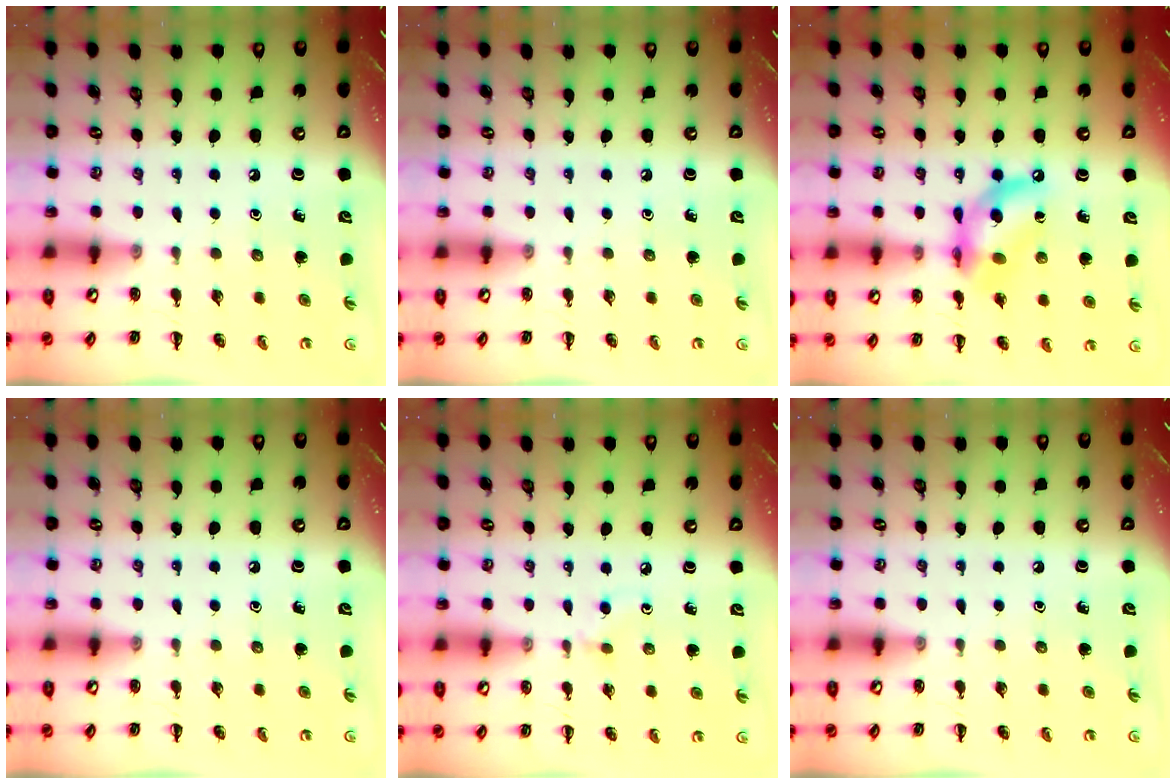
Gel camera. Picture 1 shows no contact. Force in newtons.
{"total": 0.0}
{"total": 12.2, "press": 11.8, "slide": 3.1}
{"total": 0.0}
{"total": 2.7, "press": 2.5, "slide": 1.0}
{"total": 0.0}